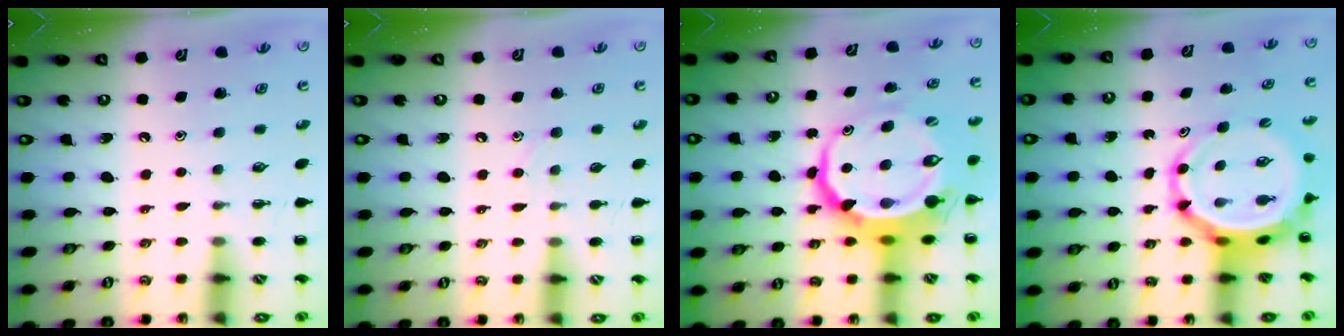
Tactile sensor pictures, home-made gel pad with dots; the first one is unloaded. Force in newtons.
{"total": 2.3, "press": 2.2, "slide": 0.9}
{"total": 12.2, "press": 11.8, "slide": 3.2}
{"total": 6.8, "press": 6.5, "slide": 1.9}